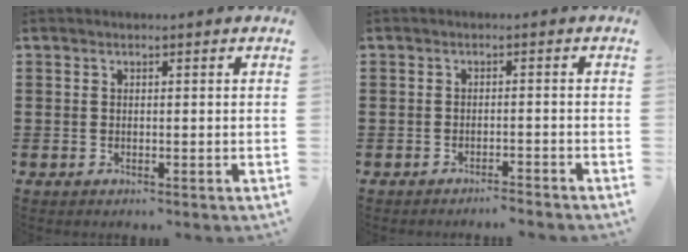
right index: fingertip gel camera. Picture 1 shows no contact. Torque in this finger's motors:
{"motor_torque": [-1.59, -0.55, -0.89, -0.21]}